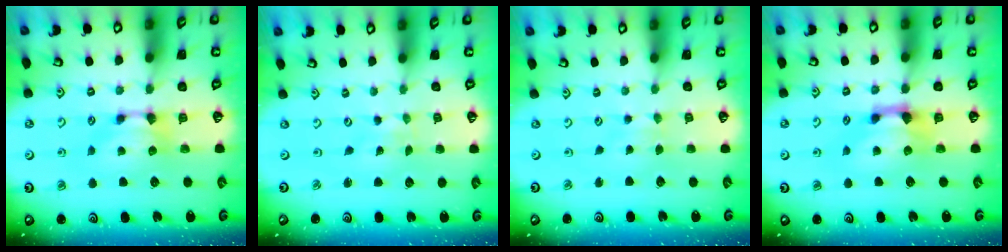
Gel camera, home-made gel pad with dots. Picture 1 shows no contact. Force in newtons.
{"total": 6.8, "press": 6.8, "slide": 0.4}
{"total": 2.8, "press": 2.8, "slide": 0.2}
{"total": 1.5, "press": 0.7, "slide": 1.3}